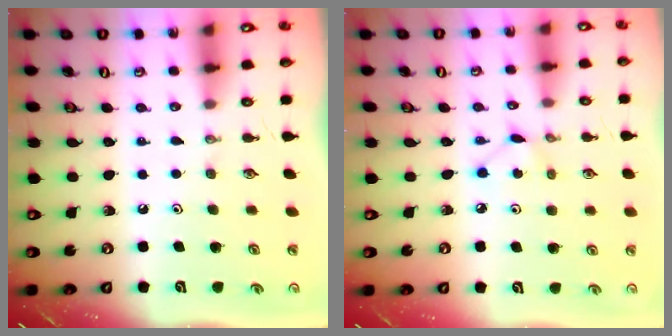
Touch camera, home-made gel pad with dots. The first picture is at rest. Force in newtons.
{"total": 4.4, "press": 4.4, "slide": 0.4}